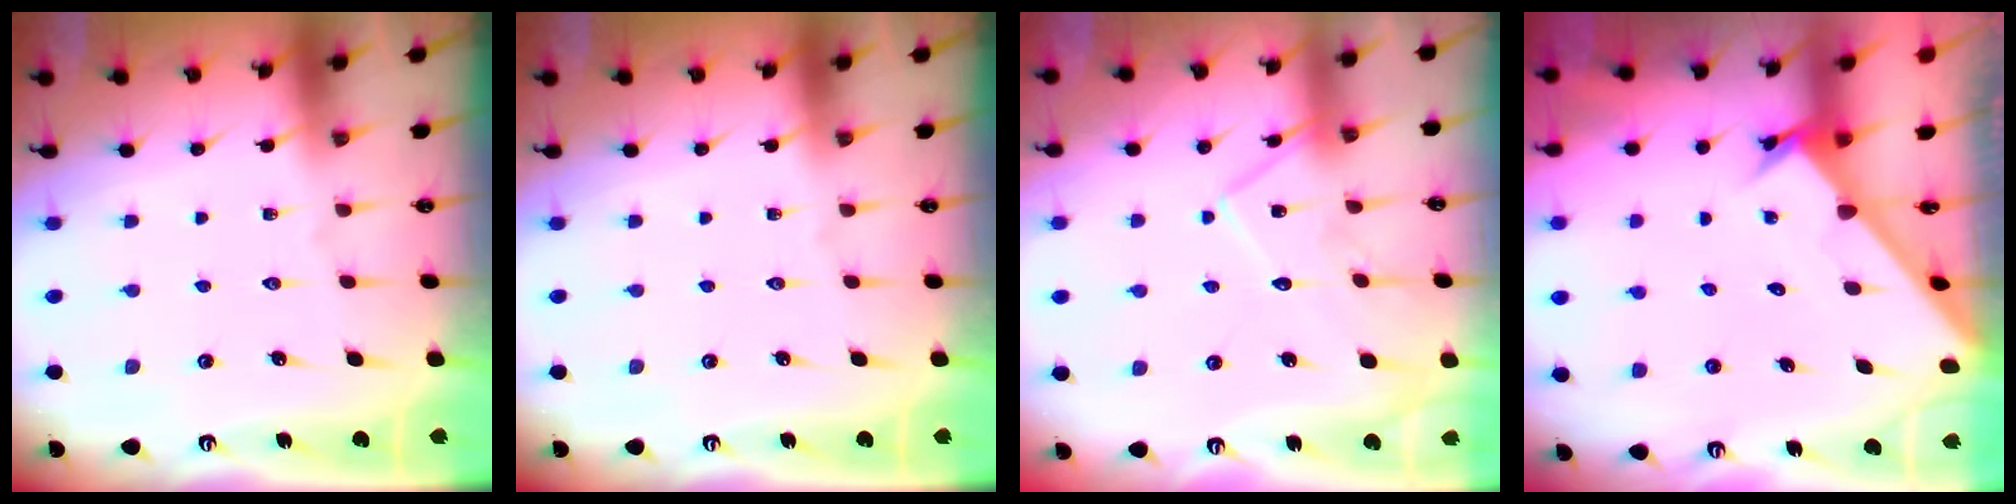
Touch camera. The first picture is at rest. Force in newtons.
{"total": 0.0}
{"total": 12.4, "press": 12.4, "slide": 0.3}
{"total": 2.4, "press": 2.4, "slide": 0.1}